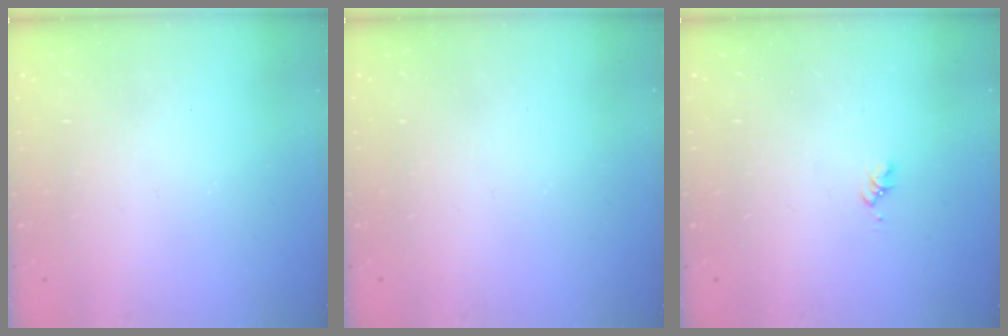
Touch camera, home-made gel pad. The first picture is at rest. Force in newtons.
{"total": 0.0}
{"total": 1.7, "press": 1.7, "slide": 0.3}